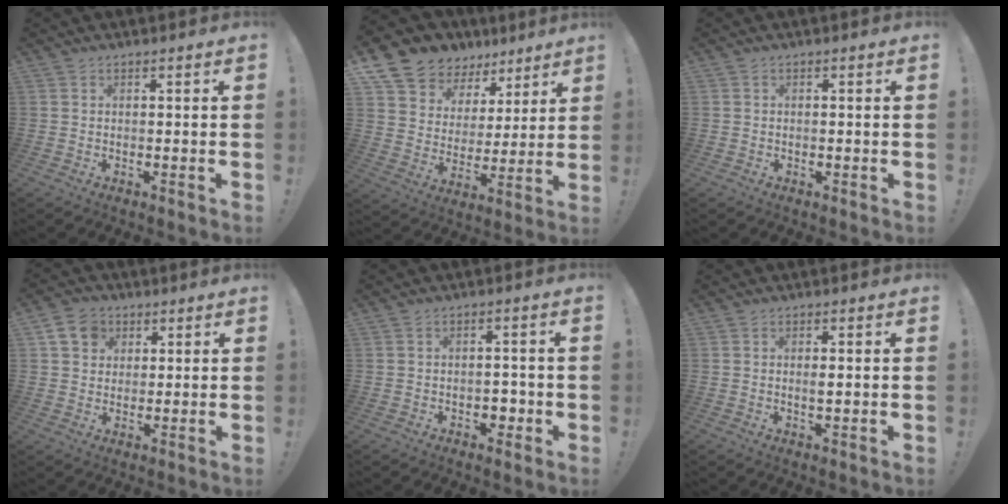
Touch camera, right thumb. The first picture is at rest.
{"total": 10.9, "force": [8.0, 7.2, 2.0], "torque": [-0.050, -0.065, 0.157]}
{"total": 0.7, "force": [-0.1, 0.6, -0.2], "torque": [0.004, 0.003, -0.003]}
{"total": 7.5, "force": [2.8, 6.2, 3.1], "torque": [-0.049, 0.000, 0.056]}
{"total": 3.7, "force": [-1.1, 3.0, 1.9], "torque": [-0.015, 0.001, -0.021]}
{"total": 1.6, "force": [0.2, 0.4, 1.6], "torque": [-0.022, -0.005, 0.001]}